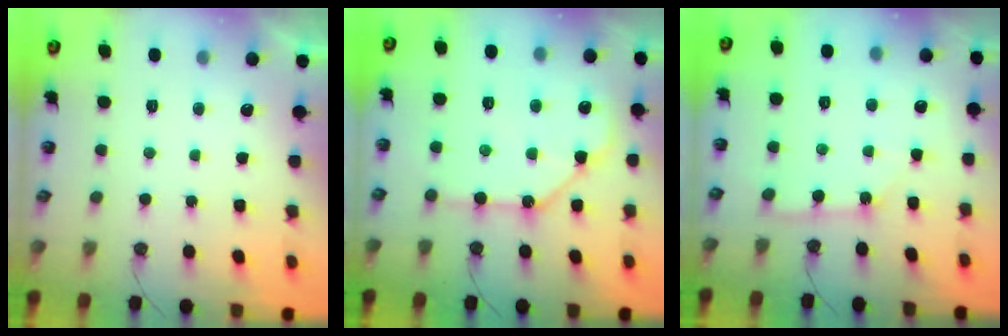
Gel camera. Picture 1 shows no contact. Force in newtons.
{"total": 12.8, "press": 12.8, "slide": 1.1}
{"total": 2.9, "press": 2.9, "slide": 0.1}